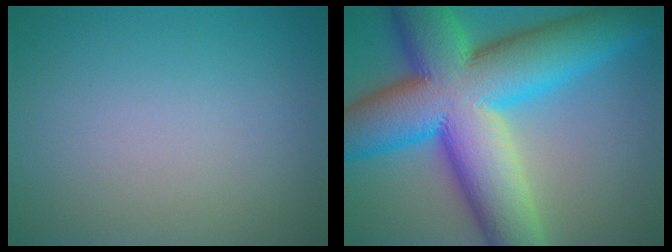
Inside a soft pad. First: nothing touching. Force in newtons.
{"total": 18.0, "press": 18.0, "slide": 0.6}